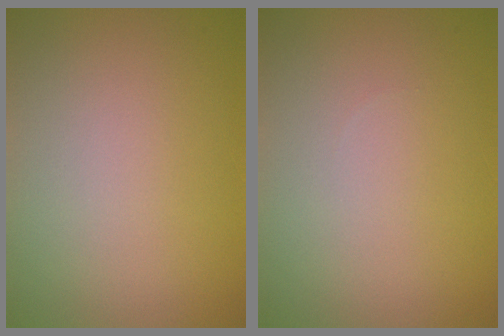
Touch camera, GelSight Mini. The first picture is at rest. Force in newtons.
{"total": 0.0}